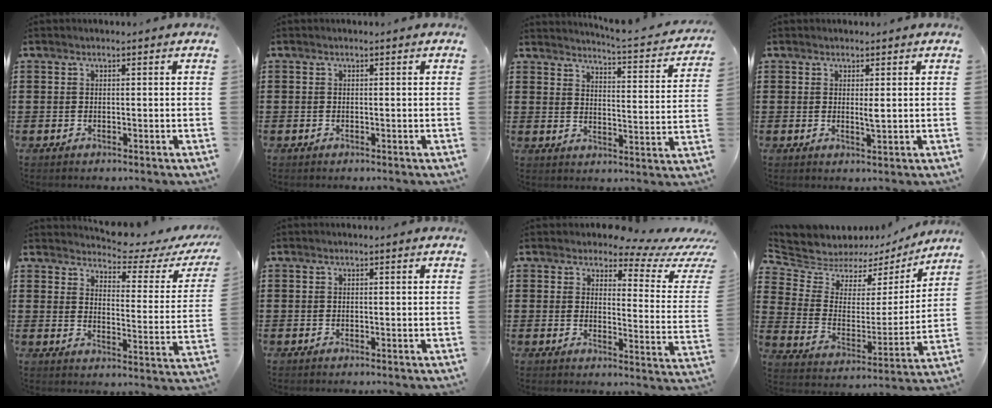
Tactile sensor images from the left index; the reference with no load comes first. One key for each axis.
{"total": 0.0}
{"total": 3.4, "fx": 3.1, "fy": -0.5, "fz": 1.1, "tx": -0.034, "ty": -0.034, "tz": 0.043}
{"total": 1.8, "fx": 0.4, "fy": 0.4, "fz": 1.7, "tx": -0.036, "ty": 0.001, "tz": 0.007}
{"total": 4.1, "fx": 3.7, "fy": 0.4, "fz": 1.5, "tx": -0.039, "ty": -0.034, "tz": 0.054}
{"total": 0.0}
{"total": 4.9, "fx": 4.0, "fy": 1.2, "fz": 2.5, "tx": -0.057, "ty": -0.023, "tz": 0.063}
{"total": 5.7, "fx": 5.2, "fy": 2.5, "fz": 0.0, "tx": -0.043, "ty": -0.038, "tz": 0.088}